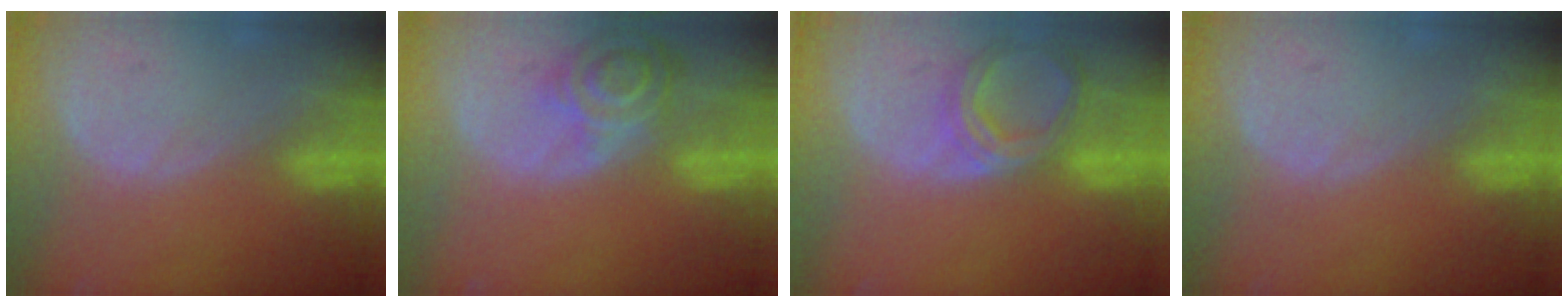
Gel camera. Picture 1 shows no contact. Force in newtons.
{"total": 7.4, "press": 6.6, "slide": 3.4}
{"total": 6.9, "press": 6.4, "slide": 2.7}
{"total": 0.0}